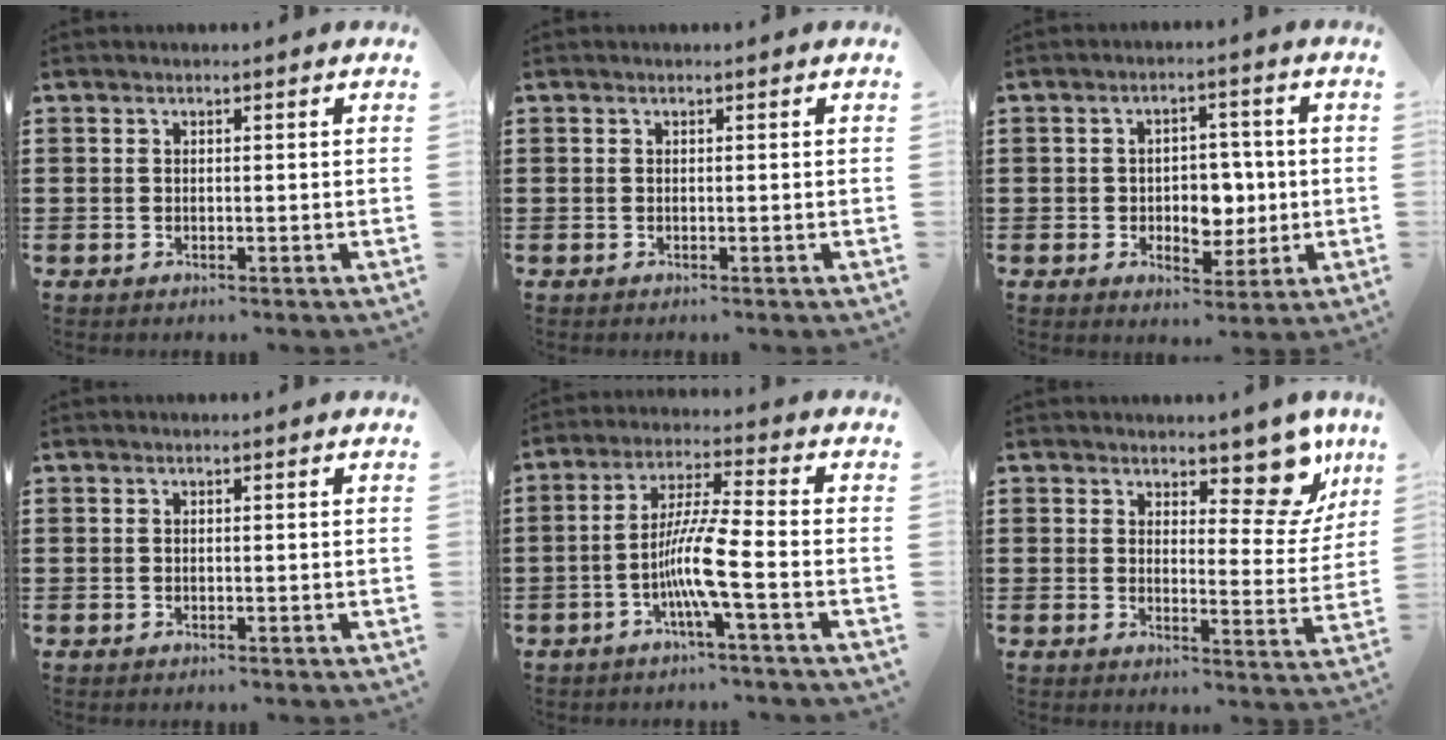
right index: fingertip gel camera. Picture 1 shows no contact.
{"total": 0.0}
{"total": 5.3, "force": [-0.2, 4.4, 3.0], "torque": [-0.047, 0.003, -0.010]}
{"total": 0.0}
{"total": 8.2, "force": [-2.9, 0.2, 7.6], "torque": [-0.157, -0.012, -0.060]}
{"total": 9.2, "force": [7.0, 3.4, 4.9], "torque": [-0.070, -0.036, 0.120]}